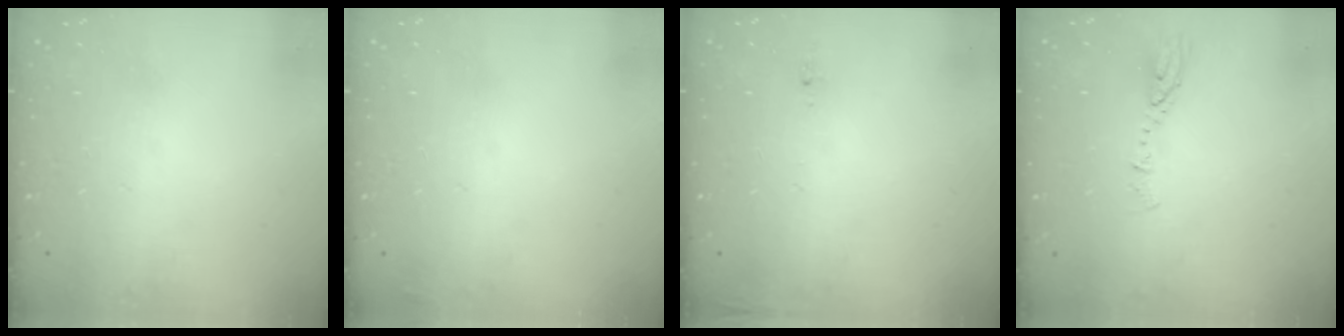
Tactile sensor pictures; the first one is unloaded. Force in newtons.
{"total": 2.3, "press": 2.2, "slide": 0.8}
{"total": 5.6, "press": 5.3, "slide": 1.8}
{"total": 3.8, "press": 3.8, "slide": 0.4}